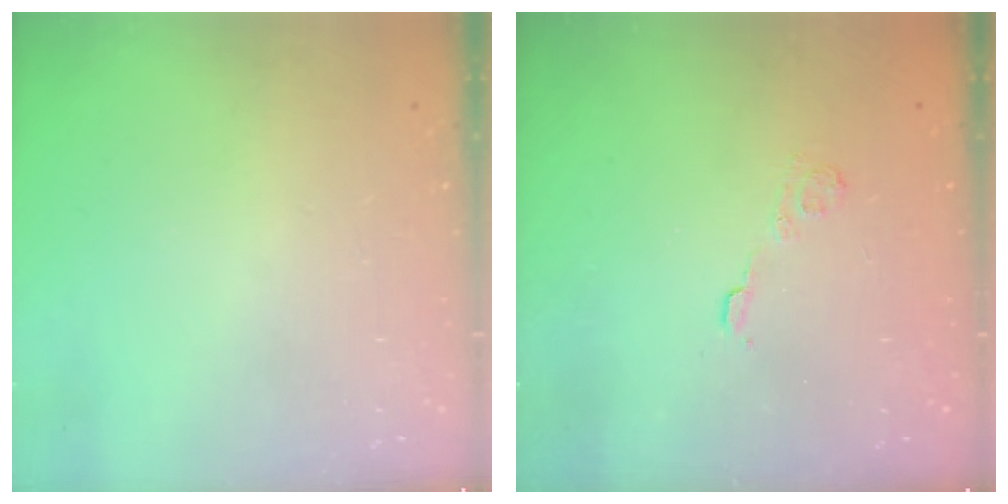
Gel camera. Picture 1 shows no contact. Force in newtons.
{"total": 3.6, "press": 3.4, "slide": 1.2}